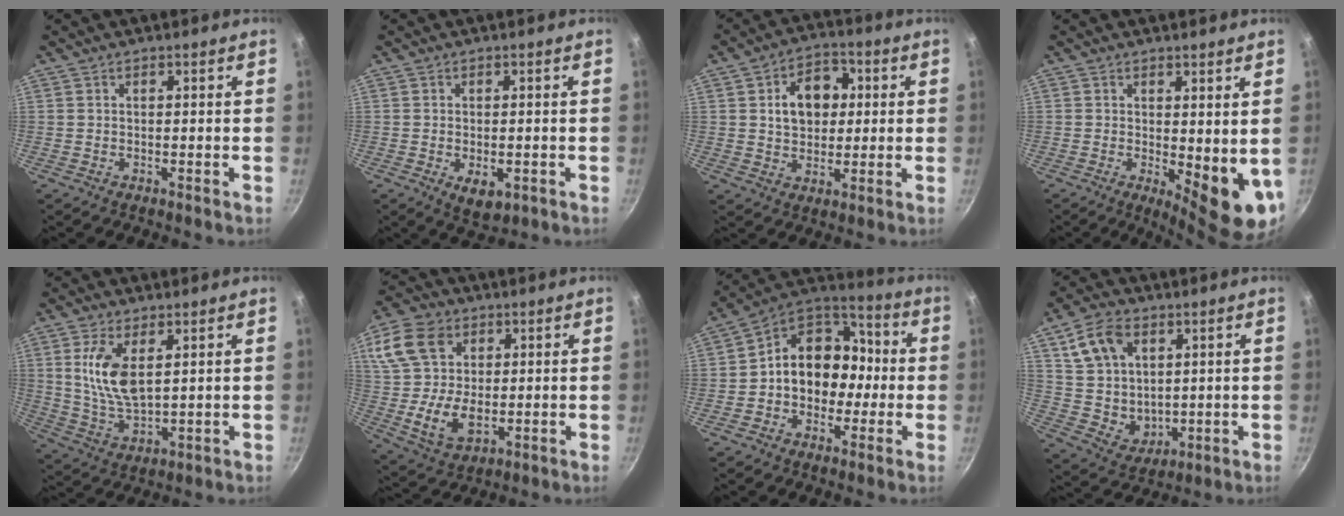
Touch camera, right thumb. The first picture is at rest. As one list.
[{"total": 5.1, "force": [-1.4, 2.8, 3.9], "torque": [-0.051, -0.006, -0.014]}, {"total": 10.6, "force": [1.9, 7.9, 6.8], "torque": [-0.069, 0.011, 0.024]}, {"total": 9.5, "force": [0.4, 3.7, 8.7], "torque": [-0.094, -0.019, 0.014]}, {"total": 10.1, "force": [2.9, 4.7, 8.4], "torque": [-0.162, -0.021, 0.065]}, {"total": 18.4, "force": [4.3, 13.5, 11.7], "torque": [-0.224, -0.009, 0.080]}, {"total": 14.9, "force": [-1.5, 12.1, 8.6], "torque": [-0.078, 0.052, -0.042]}, {"total": 12.7, "force": [4.5, 9.2, 7.5], "torque": [-0.112, -0.019, 0.100]}]